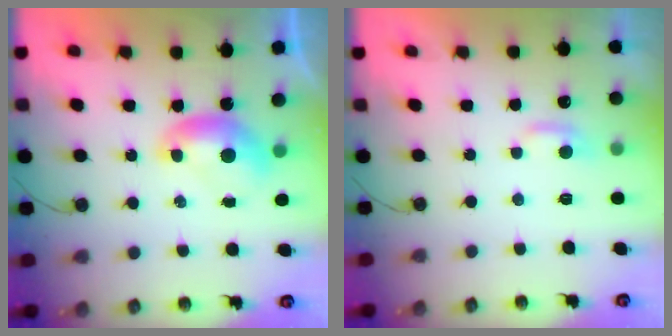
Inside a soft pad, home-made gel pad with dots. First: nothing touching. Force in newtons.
{"total": 0.0}